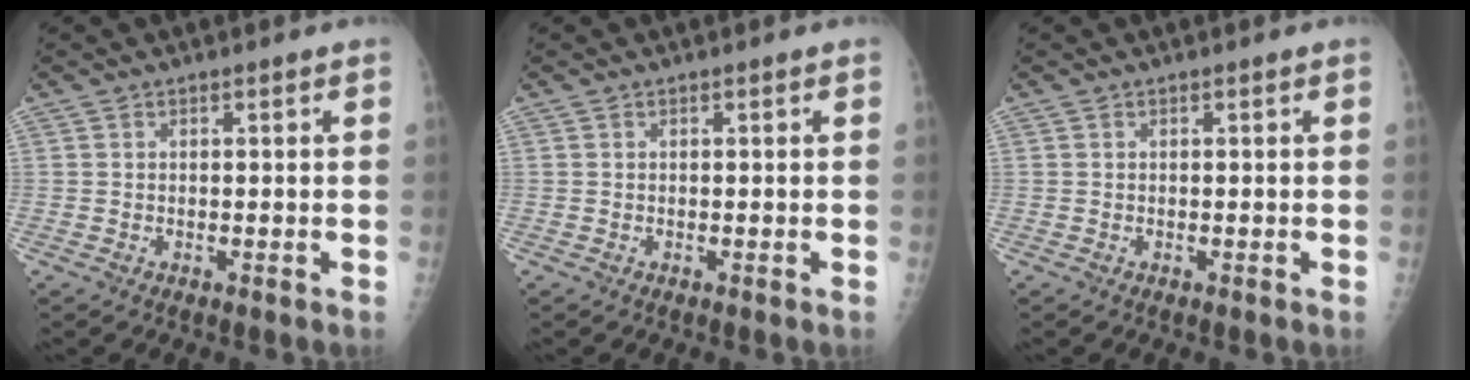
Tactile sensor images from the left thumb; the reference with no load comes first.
{"total": 0.0}
{"total": 0.0}